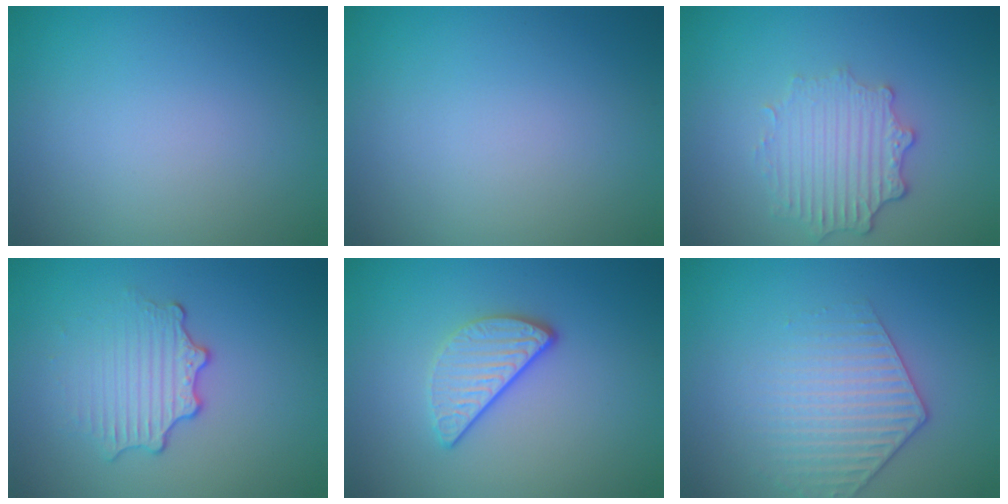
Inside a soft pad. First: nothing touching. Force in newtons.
{"total": 0.0}
{"total": 3.6, "press": 2.8, "slide": 2.2}
{"total": 3.2, "press": 2.5, "slide": 1.9}
{"total": 2.9, "press": 2.4, "slide": 1.6}
{"total": 3.1, "press": 2.8, "slide": 1.4}